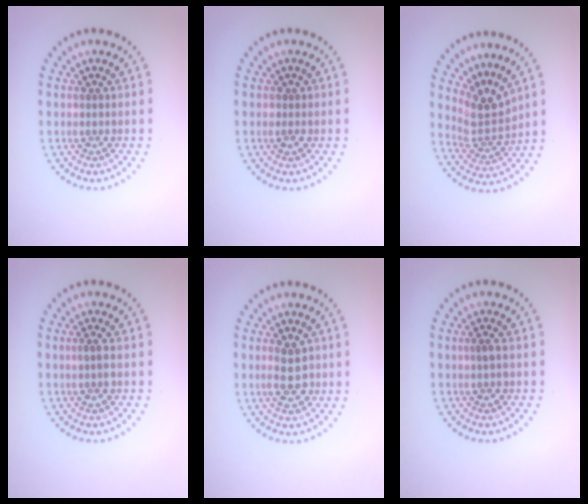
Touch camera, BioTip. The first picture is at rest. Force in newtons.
{"total": 1.0, "press": 0.9, "slide": 0.3}
{"total": 3.6, "press": 2.4, "slide": 2.7}
{"total": 1.4, "press": 1.3, "slide": 0.5}
{"total": 3.0, "press": 3.0, "slide": 0.2}
{"total": 1.1, "press": 1.1, "slide": 0.2}